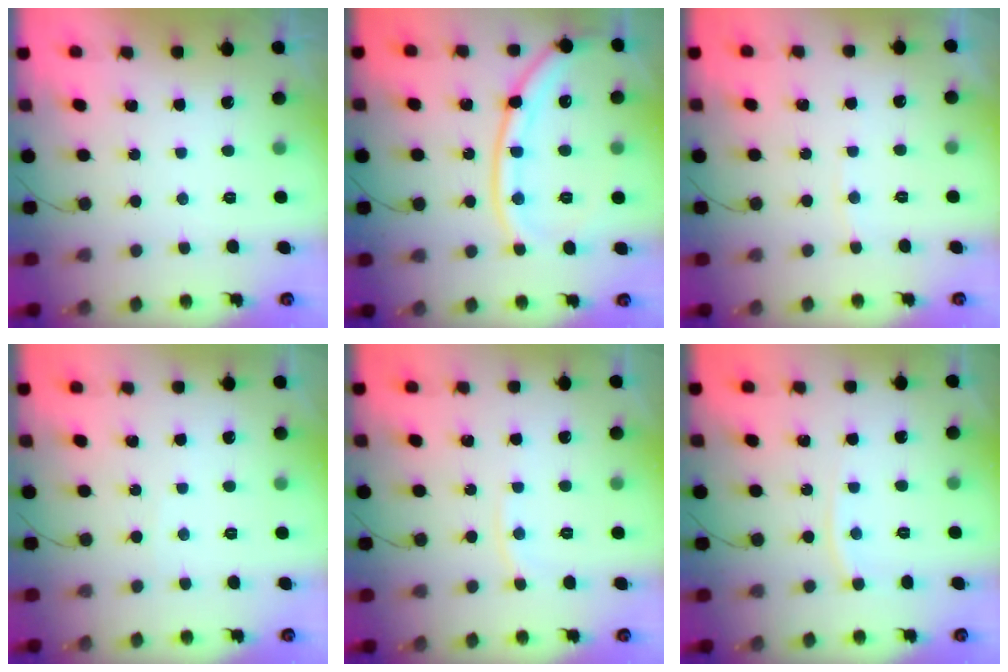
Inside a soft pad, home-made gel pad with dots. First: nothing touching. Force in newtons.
{"total": 15.6, "press": 15.6, "slide": 1.1}
{"total": 2.9, "press": 2.9, "slide": 0.3}
{"total": 2.3, "press": 2.2, "slide": 0.3}
{"total": 4.9, "press": 4.8, "slide": 0.7}
{"total": 3.7, "press": 3.7, "slide": 0.4}